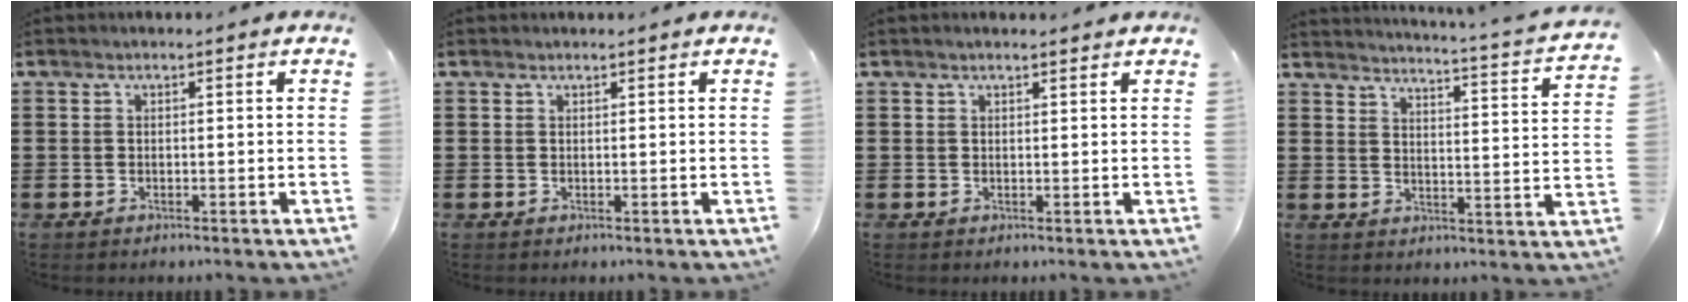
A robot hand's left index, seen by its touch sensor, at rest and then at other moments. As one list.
[{"total": 0.5, "force": [0.5, 0.2, 0.1], "torque": [-0.004, 0.001, 0.010]}, {"total": 1.1, "force": [1.0, 0.1, 0.4], "torque": [-0.009, 0.001, 0.017]}, {"total": 2.8, "force": [2.4, -0.9, 1.2], "torque": [-0.031, -0.039, 0.027]}]